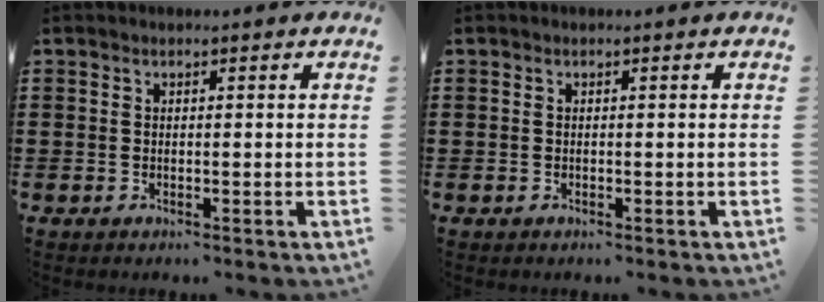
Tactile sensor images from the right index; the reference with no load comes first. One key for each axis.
{"total": 0.0}